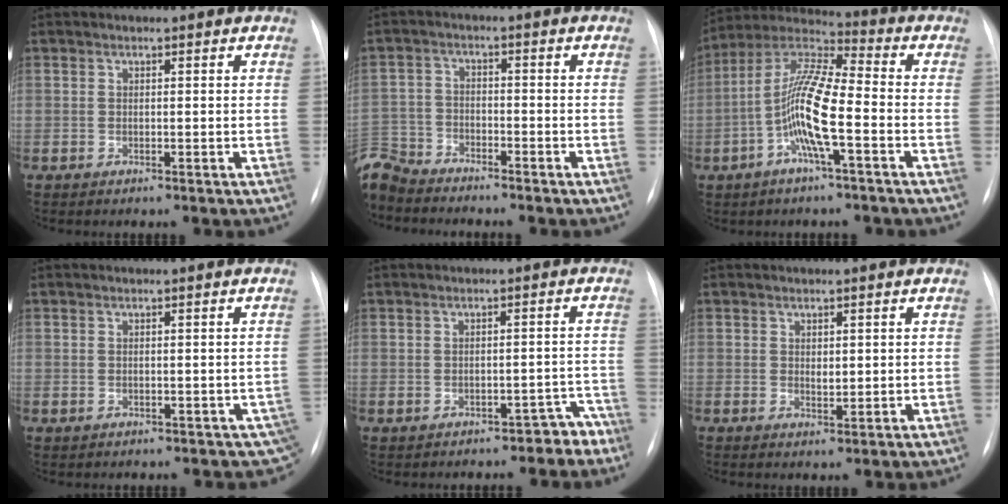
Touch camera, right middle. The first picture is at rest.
{"total": 8.8, "force": [-8.3, 2.5, 1.0], "torque": [-0.030, 0.000, -0.157]}
{"total": 11.8, "force": [-3.0, 1.4, 11.4], "torque": [-0.231, 0.010, -0.064]}
{"total": 3.1, "force": [-1.1, 2.1, 1.9], "torque": [-0.011, 0.009, -0.004]}
{"total": 3.3, "force": [-2.6, 1.7, 1.0], "torque": [-0.006, 0.030, -0.025]}
{"total": 1.6, "force": [0.4, 0.9, 1.2], "torque": [-0.018, -0.006, 0.009]}